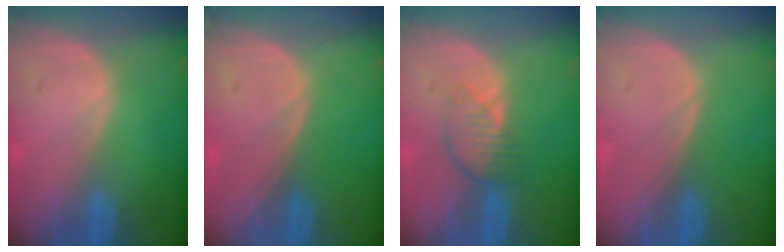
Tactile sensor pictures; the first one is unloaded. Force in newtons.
{"total": 0.0}
{"total": 4.0, "press": 3.6, "slide": 1.9}
{"total": 0.0}